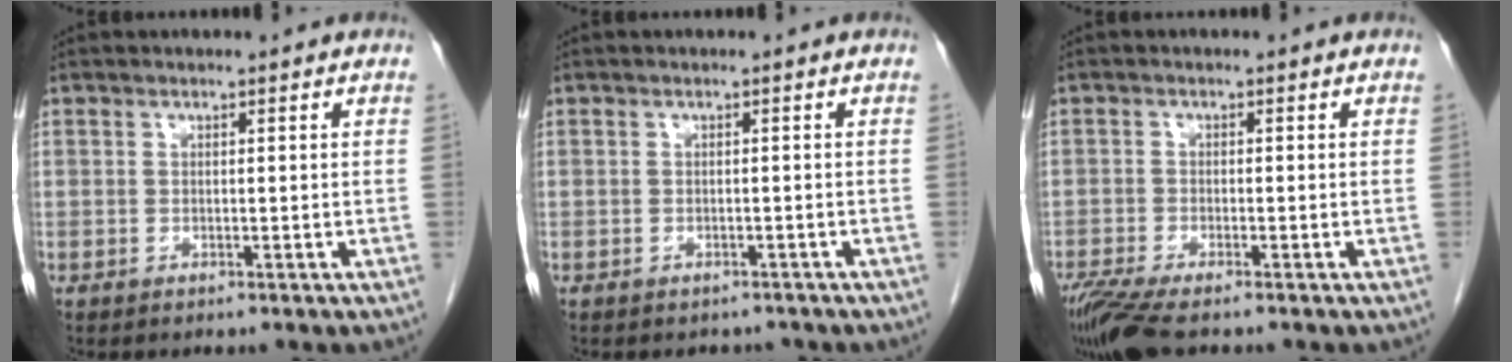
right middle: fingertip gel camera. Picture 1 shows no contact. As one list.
[{"total": 2.1, "force": [-1.9, 1.0, 0.2], "torque": [-0.005, 0.000, -0.025]}, {"total": 6.0, "force": [-4.6, 0.7, 3.7], "torque": [-0.072, -0.017, -0.086]}]